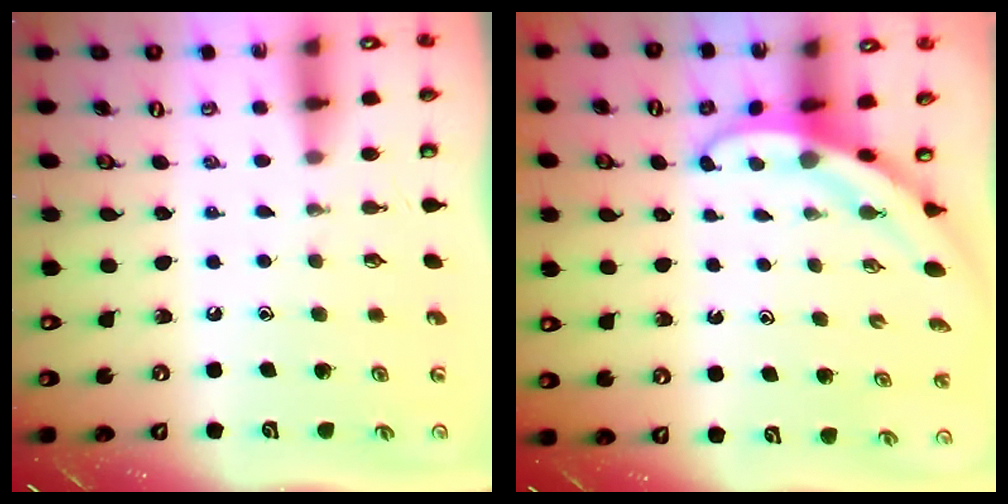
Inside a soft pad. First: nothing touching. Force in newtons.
{"total": 3.8, "press": 3.8, "slide": 0.1}